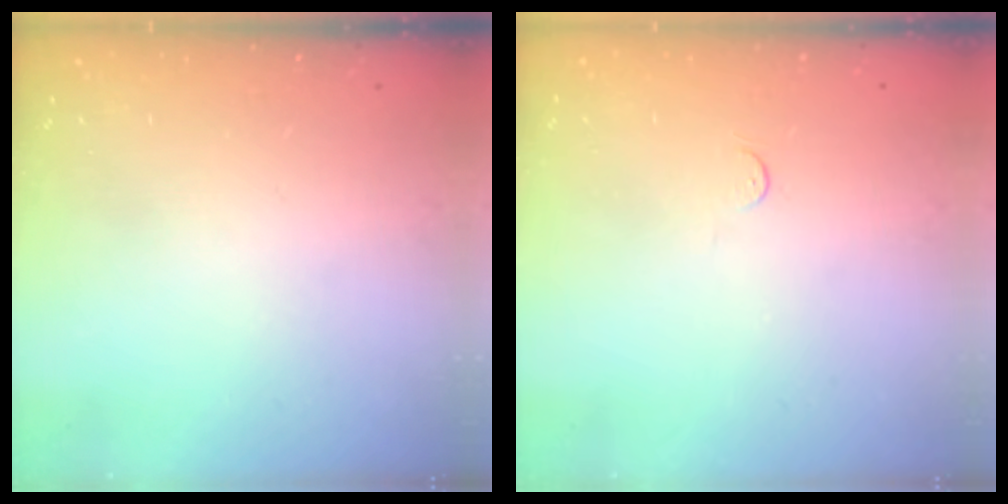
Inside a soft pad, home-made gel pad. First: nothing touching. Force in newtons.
{"total": 3.4, "press": 3.4, "slide": 0.4}